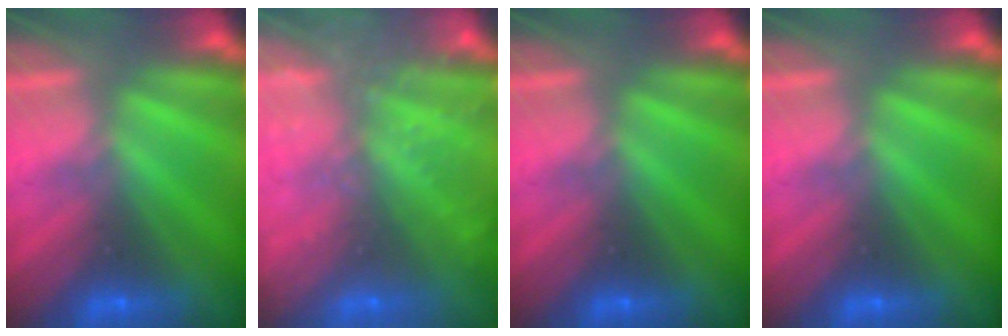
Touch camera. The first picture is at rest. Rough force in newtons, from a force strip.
{"total": 8.5}
{"total": 0.0}
{"total": 0.0}